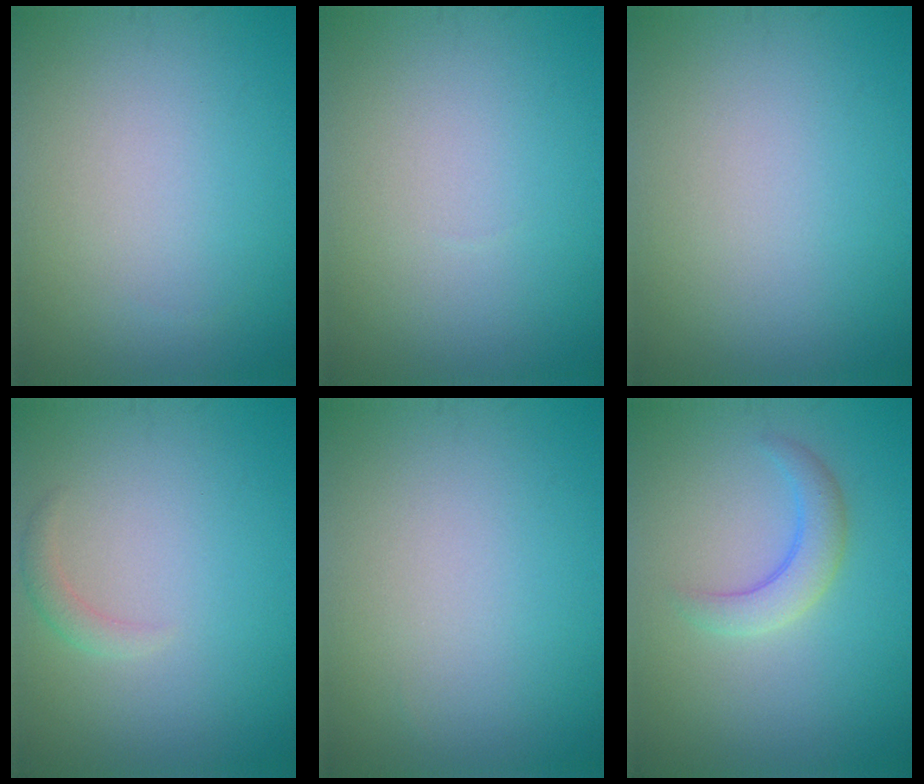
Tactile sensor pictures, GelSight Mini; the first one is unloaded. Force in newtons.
{"total": 0.0}
{"total": 0.0}
{"total": 1.2, "press": 1.2, "slide": 0.2}
{"total": 0.0}
{"total": 2.7, "press": 2.7, "slide": 0.2}